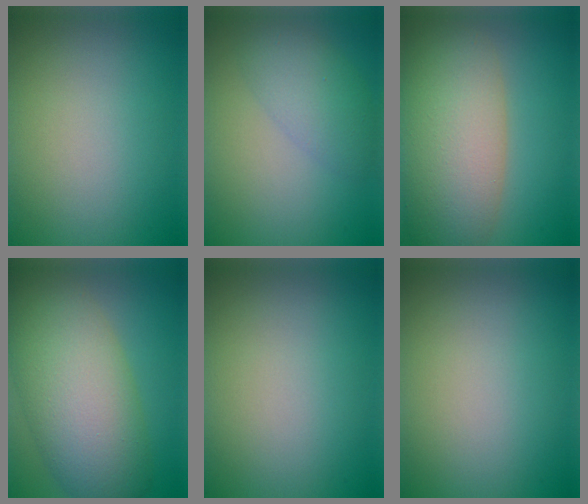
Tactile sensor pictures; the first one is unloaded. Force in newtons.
{"total": 3.8, "press": 3.8, "slide": 0.1}
{"total": 9.6, "press": 9.6, "slide": 0.7}
{"total": 11.2, "press": 11.1, "slide": 0.5}
{"total": 0.0}
{"total": 0.0}